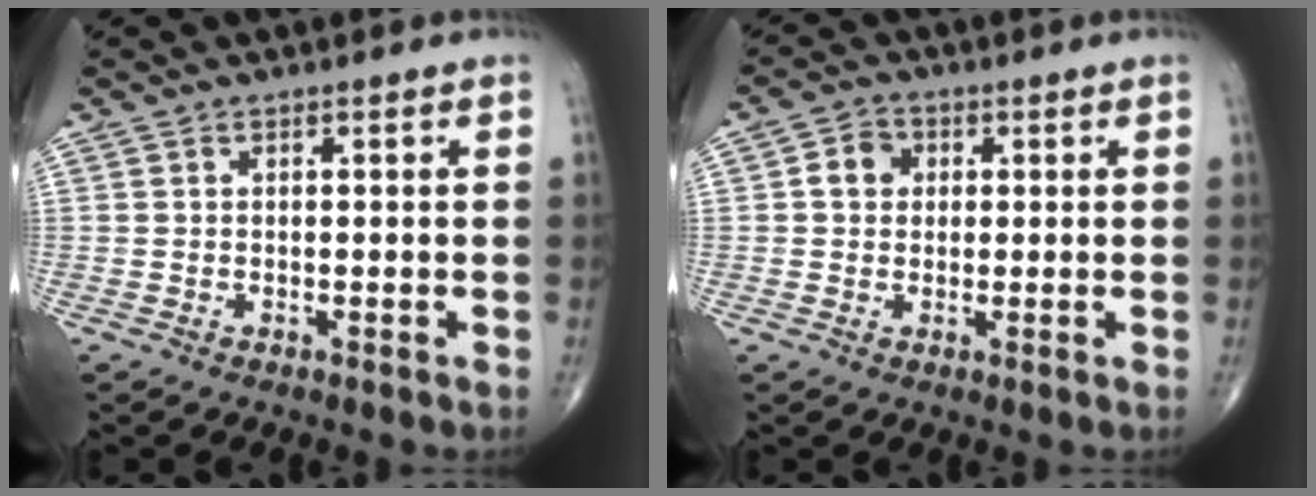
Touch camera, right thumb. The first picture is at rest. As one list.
[{"total": 4.1, "force": [0.7, 3.5, 2.0], "torque": [-0.015, 0.008, 0.004]}]